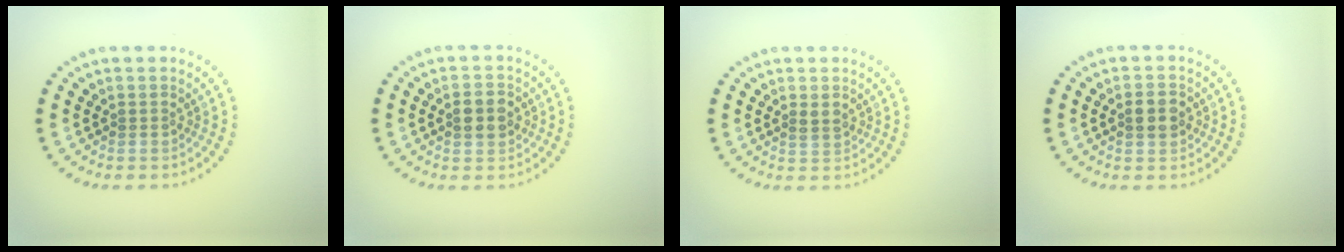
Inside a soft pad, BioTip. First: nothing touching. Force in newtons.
{"total": 2.9, "press": 2.9, "slide": 0.0}
{"total": 1.1, "press": 1.0, "slide": 0.3}
{"total": 2.8, "press": 2.8, "slide": 0.1}